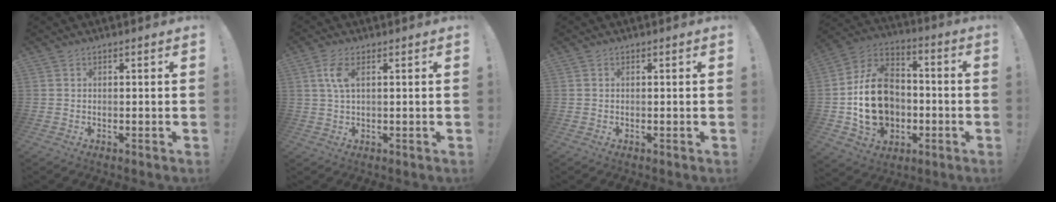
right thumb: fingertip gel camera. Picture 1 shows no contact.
{"total": 5.1, "force": [1.6, 2.2, 4.4], "torque": [-0.095, 0.003, 0.027]}
{"total": 0.0}
{"total": 19.6, "force": [-2.9, 15.2, 12.0], "torque": [-0.205, 0.028, -0.035]}